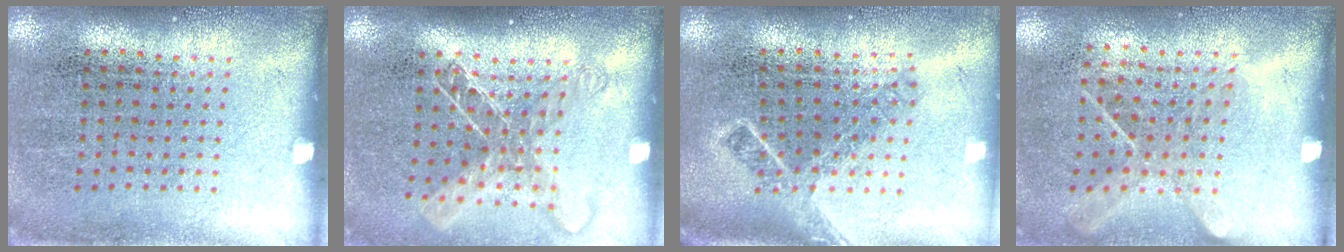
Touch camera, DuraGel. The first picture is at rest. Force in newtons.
{"total": 1.4, "press": 1.2, "slide": 0.8}
{"total": 1.9, "press": 1.4, "slide": 1.3}
{"total": 1.2, "press": 0.9, "slide": 0.8}